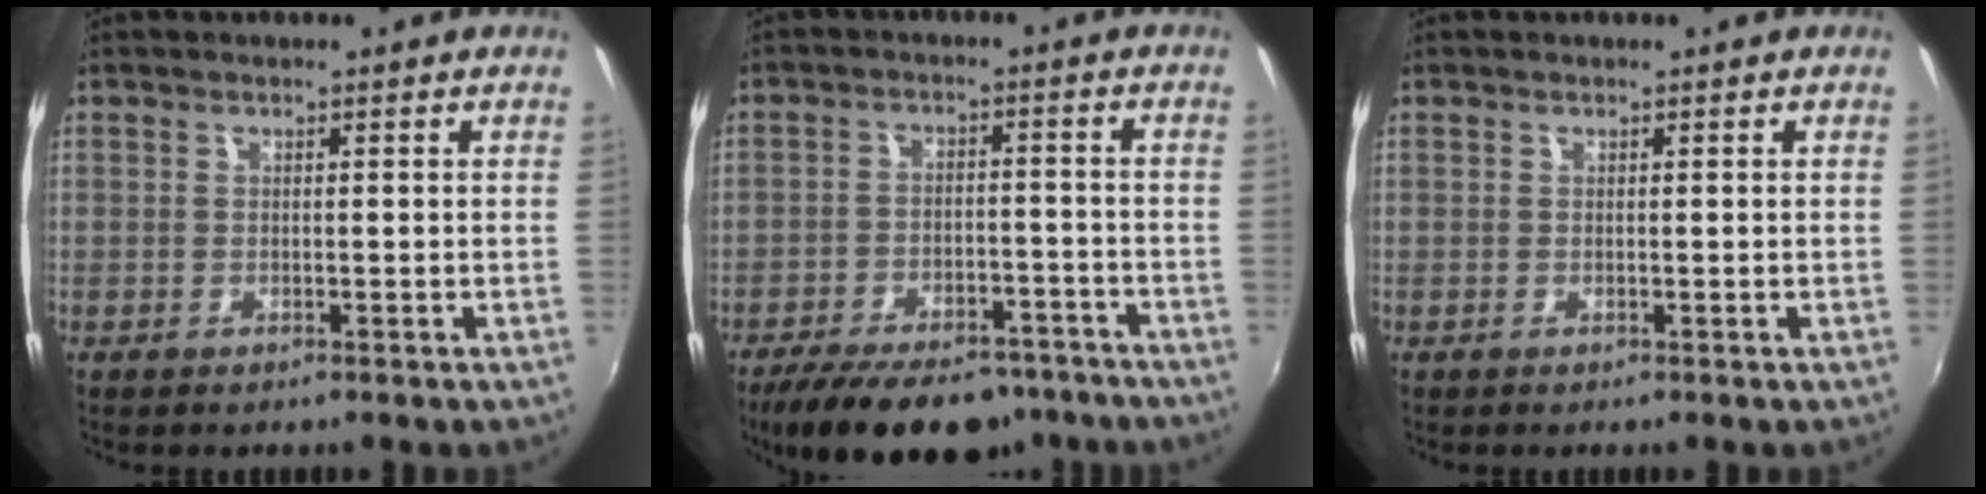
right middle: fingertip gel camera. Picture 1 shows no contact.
{"total": 19.1, "force": [-15.0, 7.5, 9.1], "torque": [-0.182, -0.017, -0.210]}
{"total": 0.0}